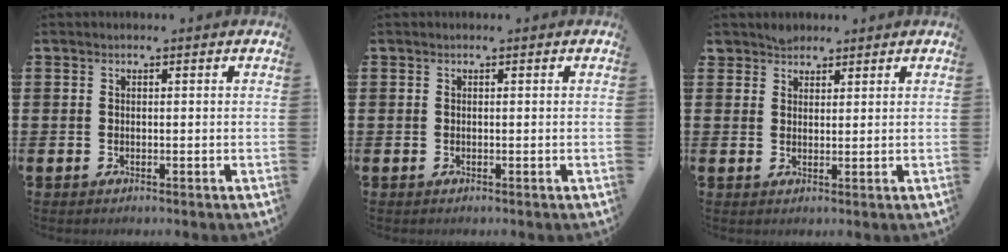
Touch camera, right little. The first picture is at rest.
{"total": 0.0}
{"total": 2.0, "force": [1.9, 0.7, -0.2], "torque": [0.016, -0.003, 0.034]}